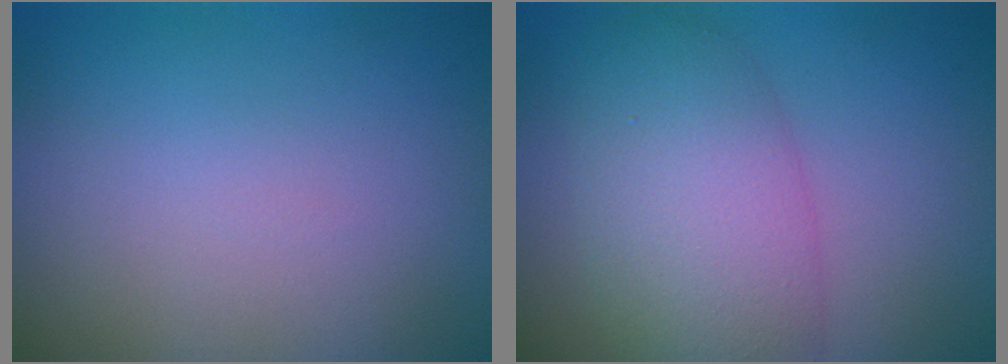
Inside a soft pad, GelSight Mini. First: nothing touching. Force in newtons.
{"total": 6.6, "press": 6.6, "slide": 0.4}